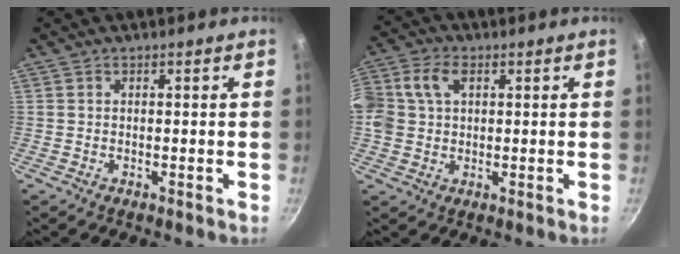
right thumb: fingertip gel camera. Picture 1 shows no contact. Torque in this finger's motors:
{"motor_torque": [0.61, 0.64, 0.17, -0.07, 0.14]}